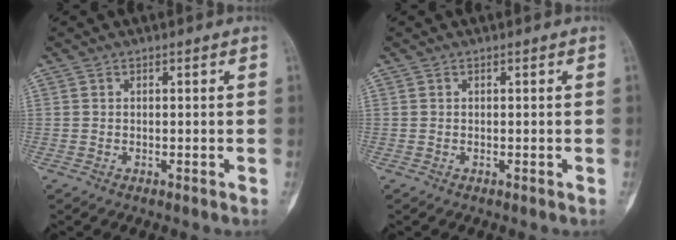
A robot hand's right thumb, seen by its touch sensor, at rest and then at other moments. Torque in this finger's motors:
{"motor_torque": [0.10, 0.10, 0.07, 0.07, 0.03]}